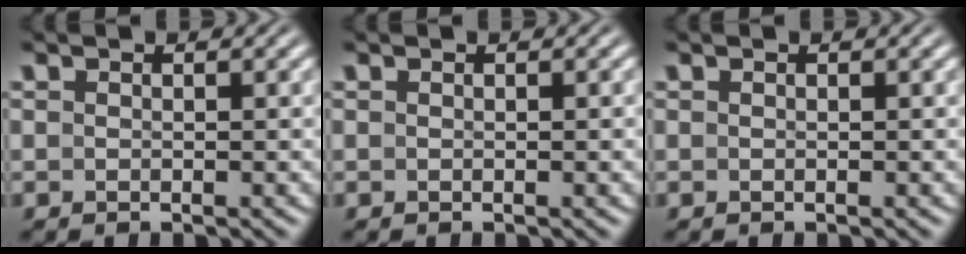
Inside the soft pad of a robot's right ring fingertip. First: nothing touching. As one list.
[{"total": 0.0}, {"total": 0.0}]